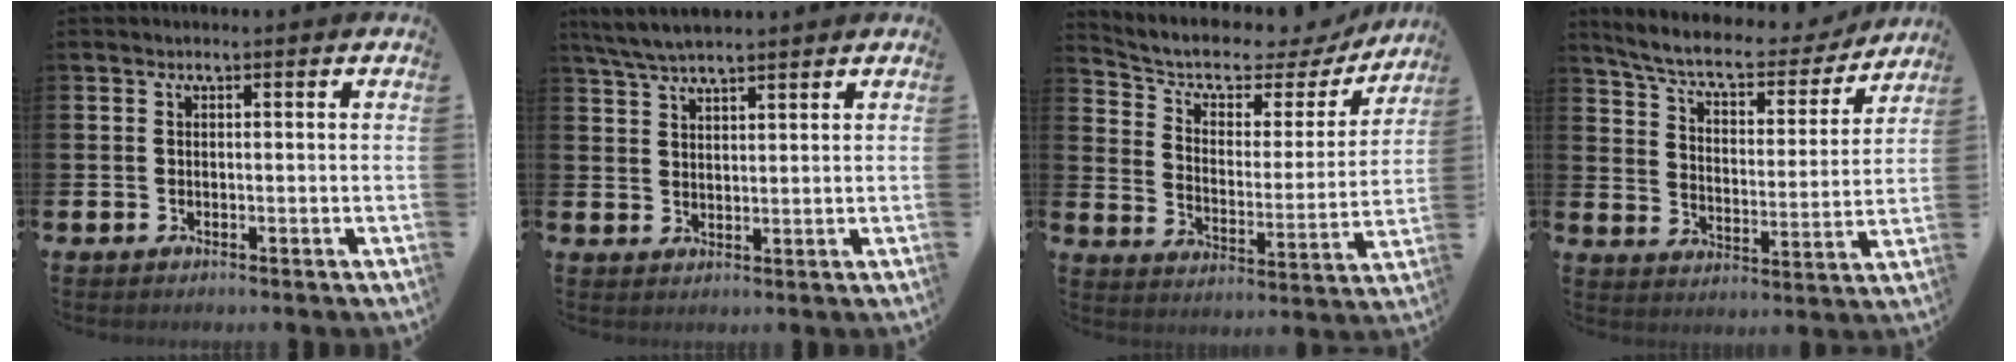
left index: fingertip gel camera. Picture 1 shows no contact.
{"total": 4.9, "force": [4.6, 0.7, 1.7], "torque": [-0.050, -0.007, 0.086]}
{"total": 6.8, "force": [5.6, 2.9, 2.5], "torque": [-0.078, -0.041, 0.089]}
{"total": 7.3, "force": [6.6, 1.6, 2.7], "torque": [-0.079, -0.047, 0.109]}